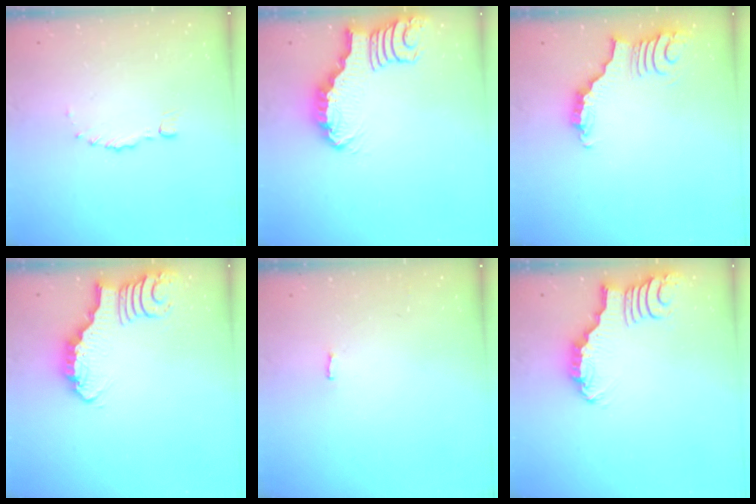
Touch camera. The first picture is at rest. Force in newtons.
{"total": 2.4, "press": 2.4, "slide": 0.2}
{"total": 4.0, "press": 3.9, "slide": 0.7}
{"total": 3.2, "press": 3.2, "slide": 0.3}
{"total": 1.6, "press": 1.6, "slide": 0.2}
{"total": 2.1, "press": 2.1, "slide": 0.2}